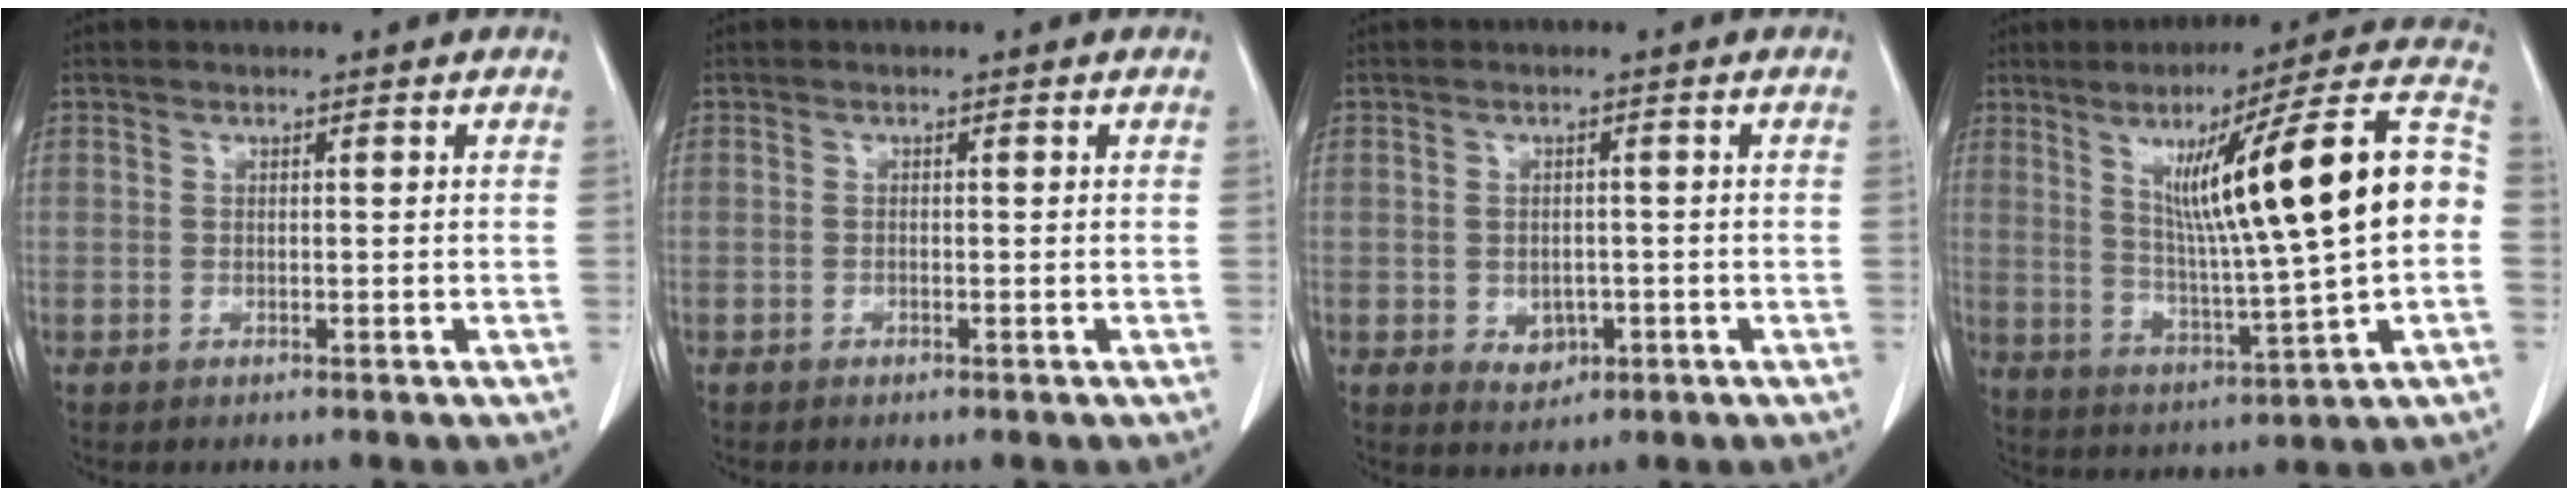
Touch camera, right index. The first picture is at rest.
{"total": 0.0}
{"total": 3.2, "force": [-0.9, 2.5, 1.8], "torque": [-0.022, 0.001, -0.001]}
{"total": 21.3, "force": [2.8, 0.9, 21.1], "torque": [-0.312, 0.025, 0.037]}